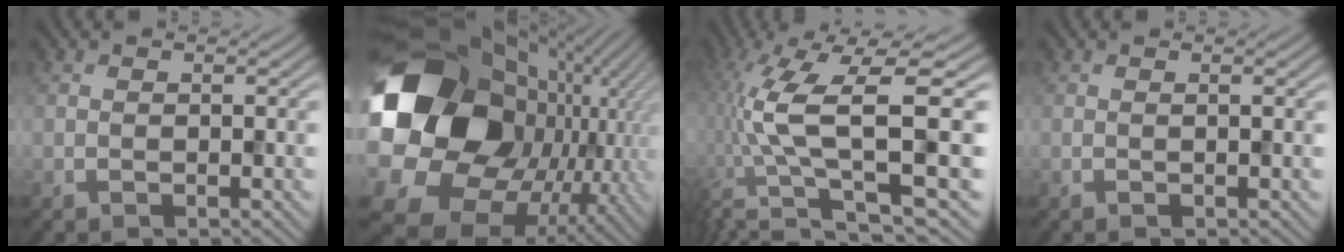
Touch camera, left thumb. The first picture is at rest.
{"total": 23.3, "force": [-0.4, 18.3, 14.5], "torque": [-0.290, -0.052, -0.004]}
{"total": 13.5, "force": [2.1, 3.4, 12.9], "torque": [-0.261, 0.003, 0.048]}
{"total": 0.8, "force": [0.1, -0.1, 0.8], "torque": [-0.012, 0.004, -0.002]}